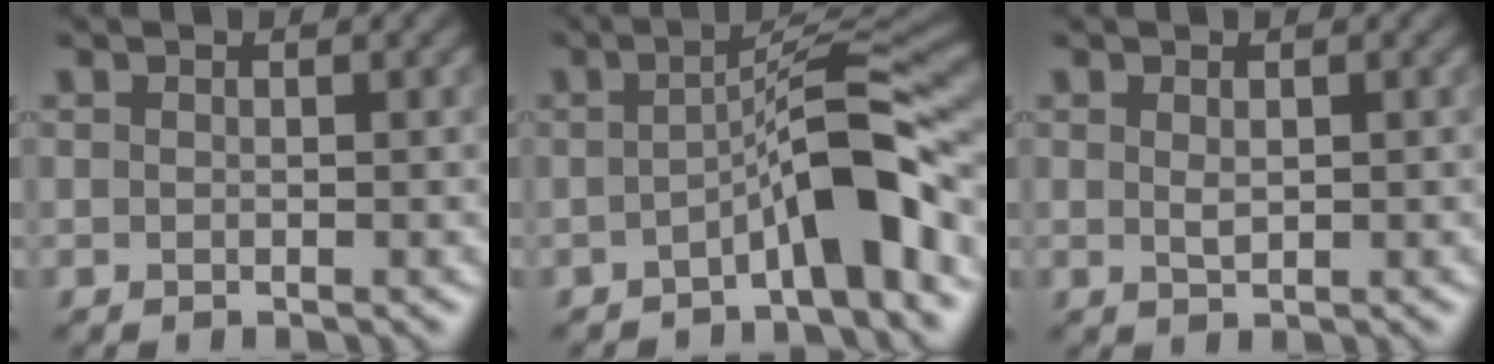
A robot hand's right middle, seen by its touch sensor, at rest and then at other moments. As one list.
[{"total": 6.1, "force": [-2.6, 0.9, 5.4], "torque": [-0.084, 0.024, -0.050]}, {"total": 1.0, "force": [0.2, 0.5, 0.8], "torque": [-0.019, -0.002, 0.007]}]